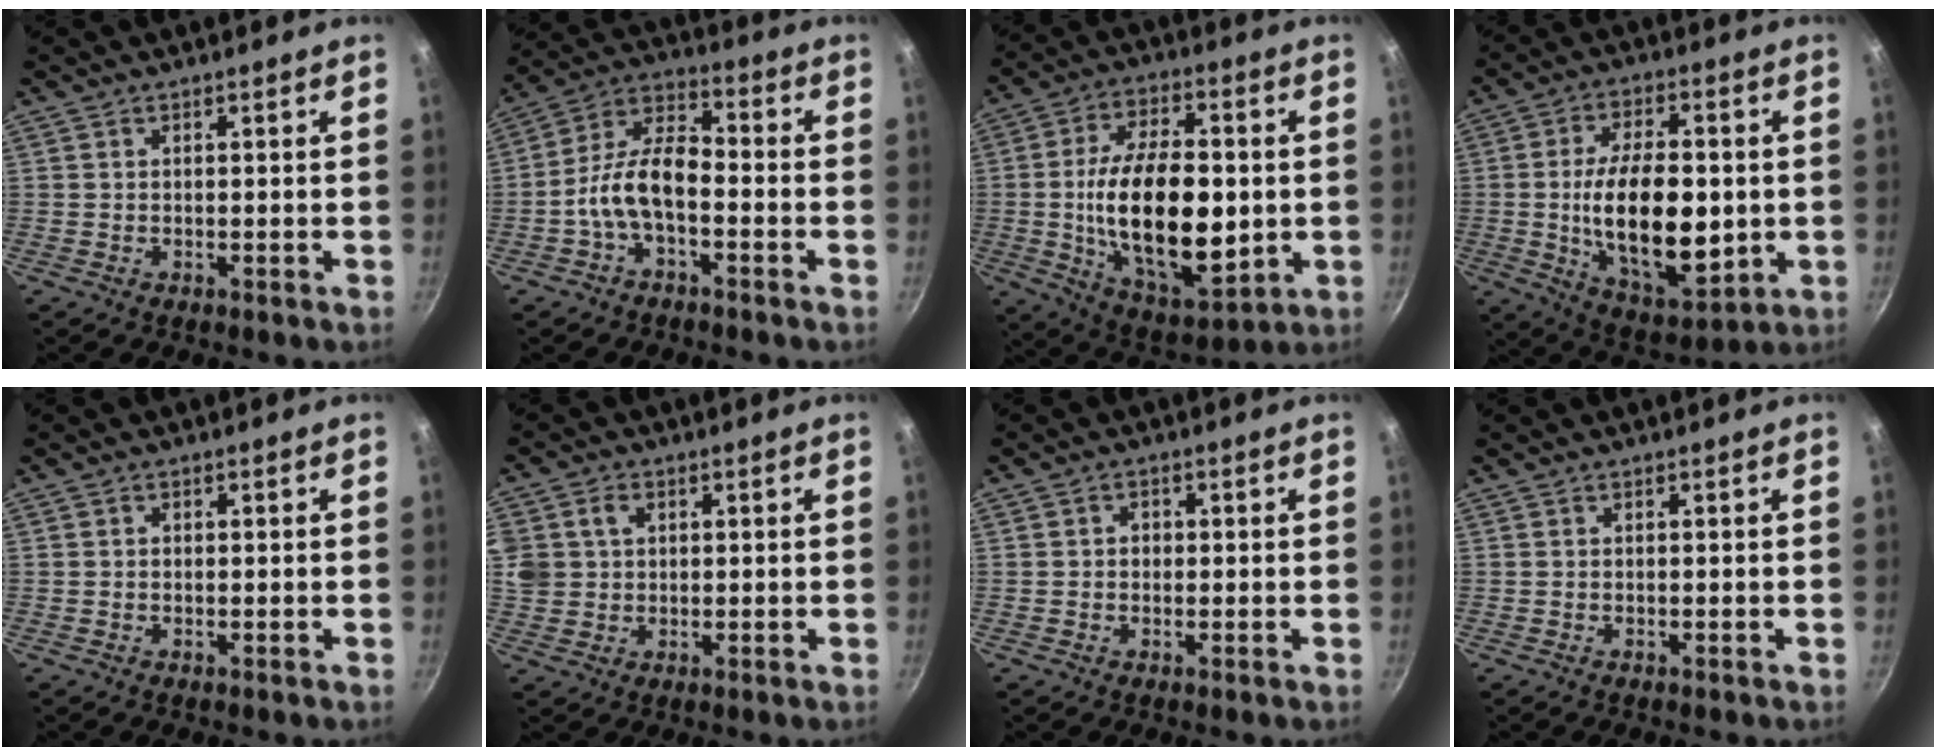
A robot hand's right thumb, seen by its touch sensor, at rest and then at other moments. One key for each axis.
{"total": 10.3, "fx": -3.4, "fy": 5.2, "fz": 8.2, "tx": -0.146, "ty": 0.047, "tz": -0.077}
{"total": 23.1, "fx": -1.2, "fy": 12.1, "fz": 19.7, "tx": -0.319, "ty": -0.003, "tz": -0.010}
{"total": 19.9, "fx": -1.2, "fy": 10.3, "fz": 17.0, "tx": -0.262, "ty": -0.009, "tz": -0.010}
{"total": 0.7, "fx": 0.1, "fy": 0.6, "fz": 0.2, "tx": -0.003, "ty": 0.004, "tz": 0.002}
{"total": 10.0, "fx": 2.6, "fy": 8.4, "fz": 4.7, "tx": -0.103, "ty": 0.011, "tz": 0.050}
{"total": 1.9, "fx": 0.0, "fy": 1.7, "fz": 0.9, "tx": -0.006, "ty": 0.003, "tz": -0.001}
{"total": 0.0}